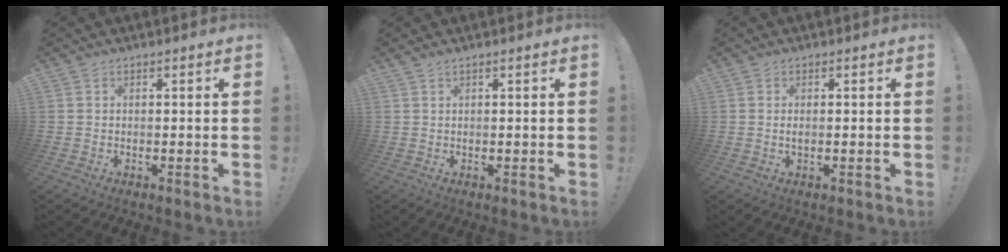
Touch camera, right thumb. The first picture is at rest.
{"total": 0.9, "force": [0.7, 0.0, 0.5], "torque": [-0.012, 0.000, 0.014]}
{"total": 1.1, "force": [0.1, 0.1, 1.0], "torque": [-0.013, -0.002, 0.000]}